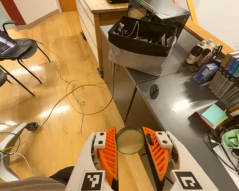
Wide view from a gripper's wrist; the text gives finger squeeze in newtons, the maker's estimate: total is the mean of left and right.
{"total": 9.2, "left": 9.1, "right": 9.3}